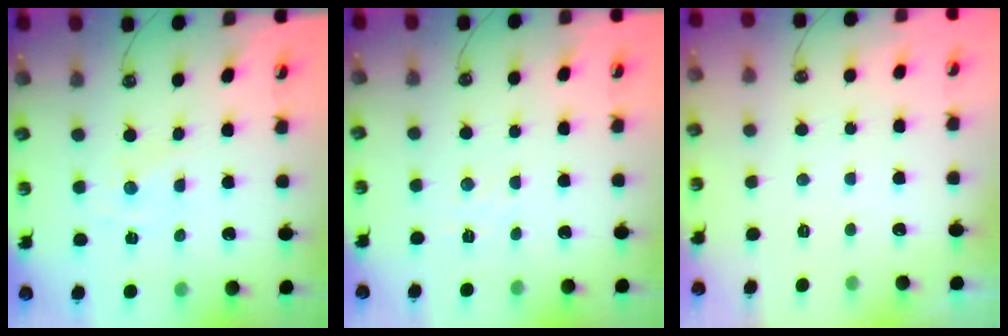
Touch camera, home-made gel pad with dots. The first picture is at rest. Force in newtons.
{"total": 3.7, "press": 3.6, "slide": 0.6}
{"total": 0.0}